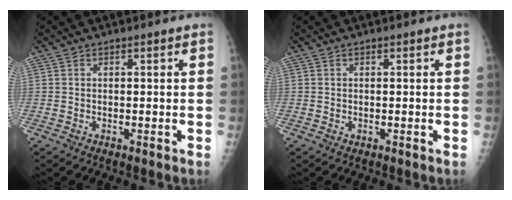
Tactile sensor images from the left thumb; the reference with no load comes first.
{"total": 0.7, "force": [0.2, 0.5, 0.4], "torque": [-0.001, -0.001, 0.002]}